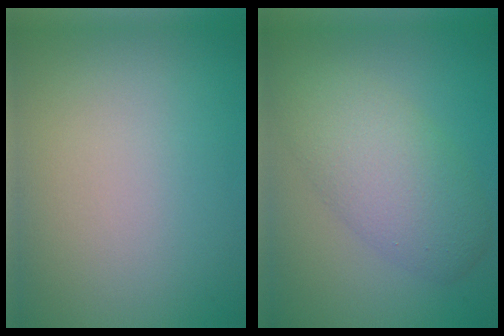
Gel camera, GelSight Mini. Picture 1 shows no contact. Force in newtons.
{"total": 5.4, "press": 5.3, "slide": 0.4}